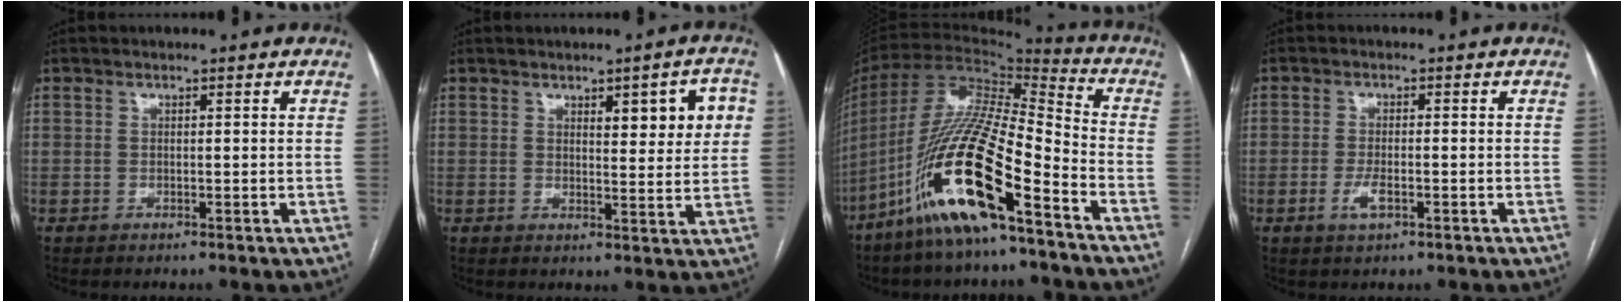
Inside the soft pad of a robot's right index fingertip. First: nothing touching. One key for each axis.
{"total": 7.1, "fx": 2.5, "fy": 1.8, "fz": 6.4, "tx": -0.076, "ty": 0.007, "tz": 0.031}
{"total": 20.1, "fx": -11.3, "fy": 2.7, "fz": 16.4, "tx": -0.349, "ty": -0.027, "tz": -0.213}
{"total": 3.0, "fx": -1.4, "fy": 0.9, "fz": 2.5, "tx": -0.056, "ty": -0.002, "tz": -0.023}